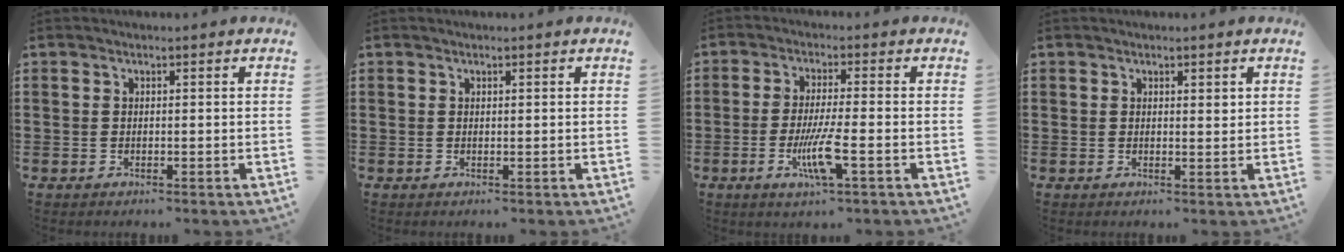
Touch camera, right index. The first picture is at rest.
{"total": 0.0}
{"total": 7.0, "force": [-2.4, 0.9, 6.5], "torque": [-0.134, -0.018, -0.047]}
{"total": 0.9, "force": [0.6, 0.4, 0.6], "torque": [-0.004, 0.000, 0.009]}